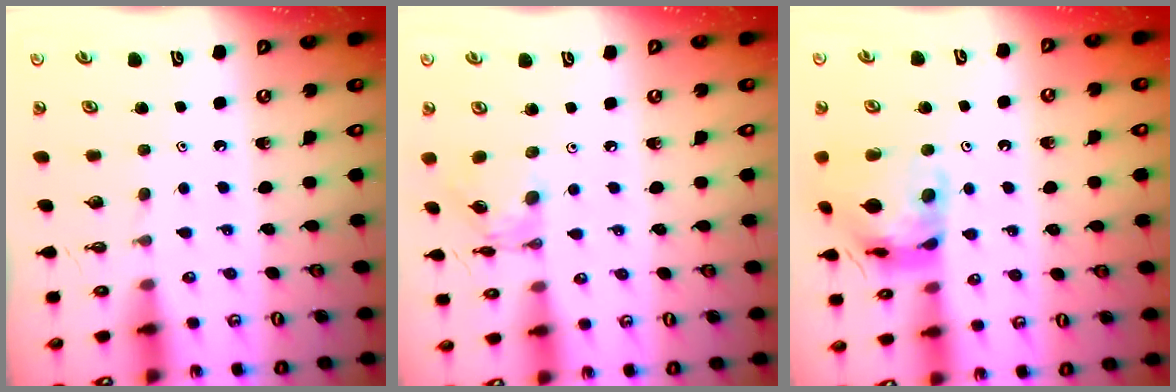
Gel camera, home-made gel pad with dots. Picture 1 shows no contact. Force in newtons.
{"total": 4.4, "press": 4.4, "slide": 0.3}
{"total": 13.5, "press": 13.4, "slide": 1.5}